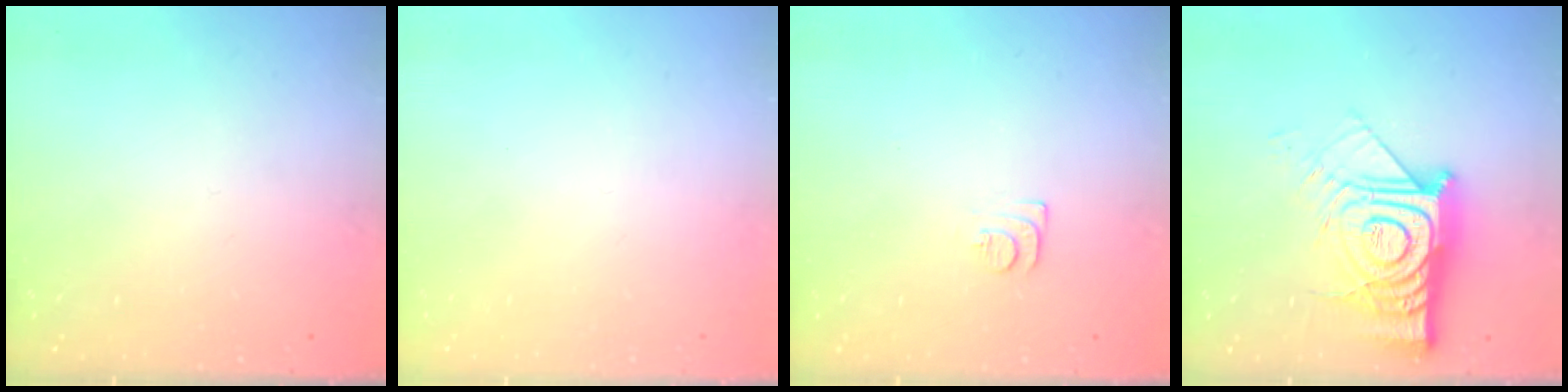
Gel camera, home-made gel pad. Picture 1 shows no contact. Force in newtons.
{"total": 1.5, "press": 1.5, "slide": 0.1}
{"total": 6.7, "press": 6.7, "slide": 0.6}
{"total": 17.1, "press": 17.0, "slide": 1.5}